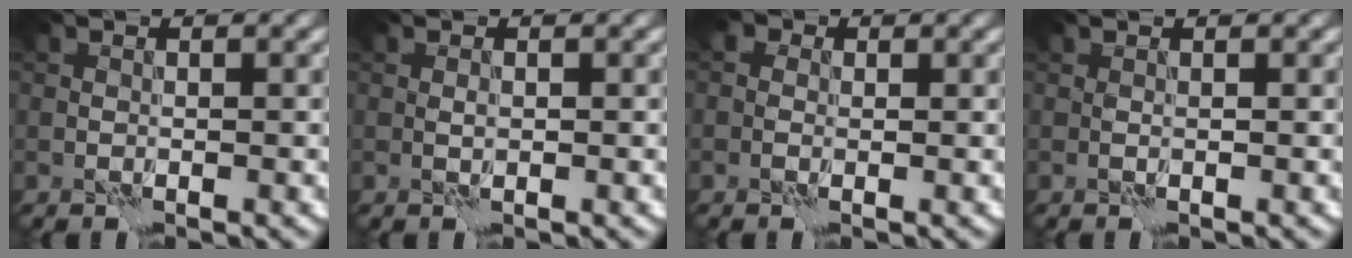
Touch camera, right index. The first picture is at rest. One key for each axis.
{"total": 0.0}
{"total": 2.6, "fx": 0.6, "fy": 2.2, "fz": 1.3, "tx": -0.005, "ty": 0.013, "tz": -0.018}
{"total": 0.6, "fx": 0.4, "fy": 0.2, "fz": 0.4, "tx": -0.011, "ty": 0.001, "tz": 0.005}